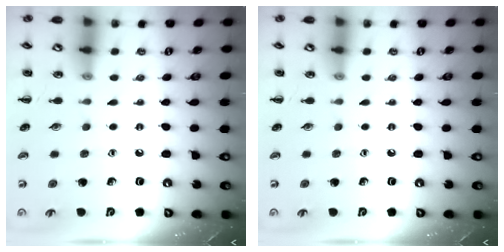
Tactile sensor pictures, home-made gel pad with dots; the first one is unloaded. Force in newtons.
{"total": 0.0}